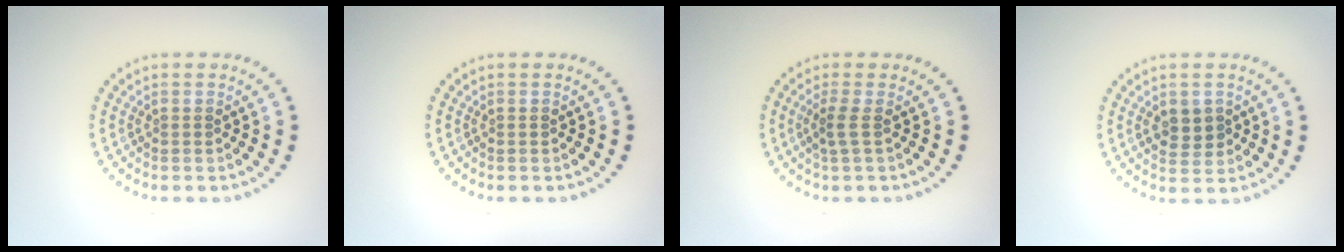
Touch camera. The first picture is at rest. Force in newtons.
{"total": 0.0}
{"total": 1.6, "press": 1.1, "slide": 1.2}
{"total": 2.3, "press": 2.3, "slide": 0.5}